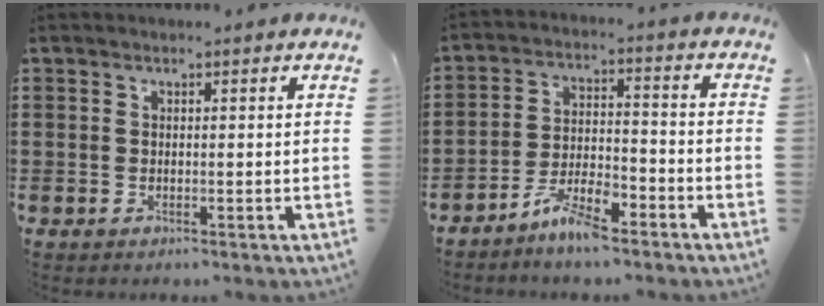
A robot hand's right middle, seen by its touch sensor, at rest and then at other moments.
{"total": 6.2, "force": [-5.2, 1.1, 3.1], "torque": [-0.072, 0.003, -0.103]}